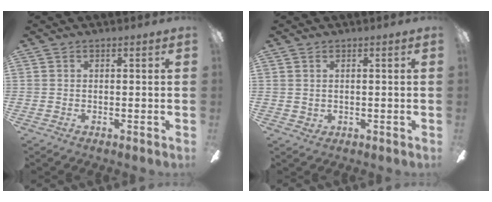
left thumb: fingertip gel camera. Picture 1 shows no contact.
{"total": 1.1, "force": [0.7, 0.8, 0.2], "torque": [-0.006, 0.003, 0.013]}